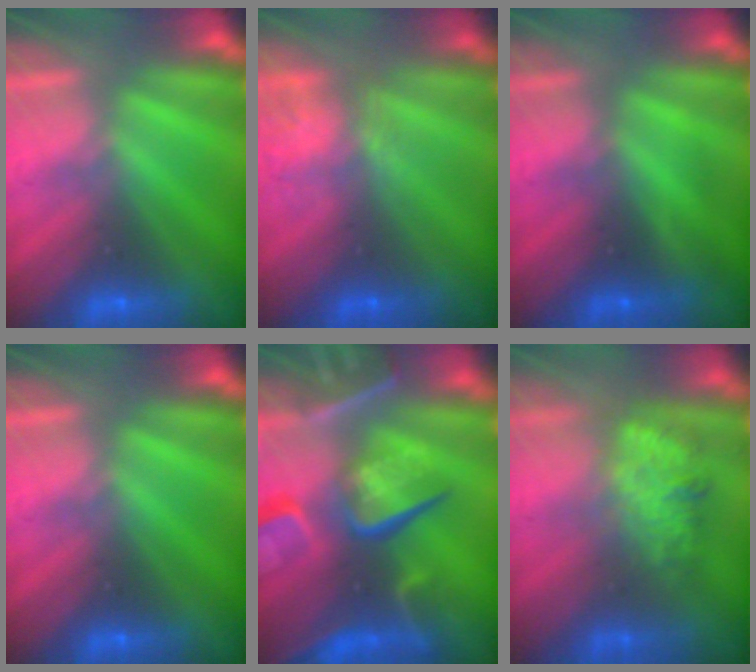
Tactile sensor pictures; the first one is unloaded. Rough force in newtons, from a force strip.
{"total": 4.5}
{"total": 1.7}
{"total": 0.0}
{"total": 8.9}
{"total": 2.6}